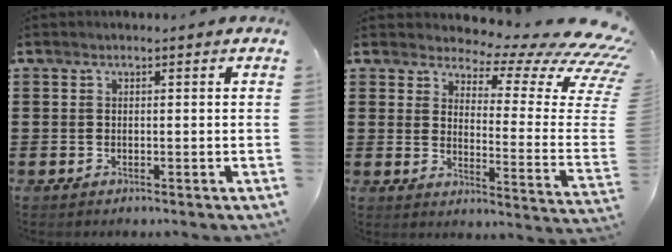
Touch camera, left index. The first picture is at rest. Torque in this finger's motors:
{"motor_torque": [2.14, 0.00, 0.38, -0.04]}